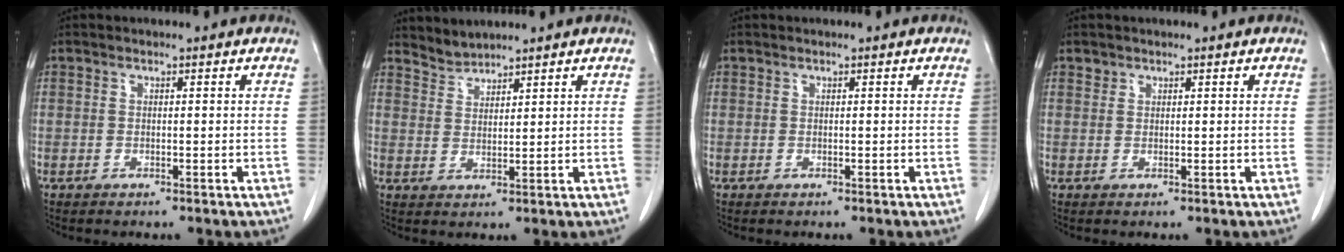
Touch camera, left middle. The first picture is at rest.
{"total": 2.6, "force": [2.5, 0.2, -0.6], "torque": [0.008, 0.002, 0.055]}
{"total": 0.0}
{"total": 0.8, "force": [0.6, 0.5, 0.0], "torque": [0.006, 0.001, 0.008]}